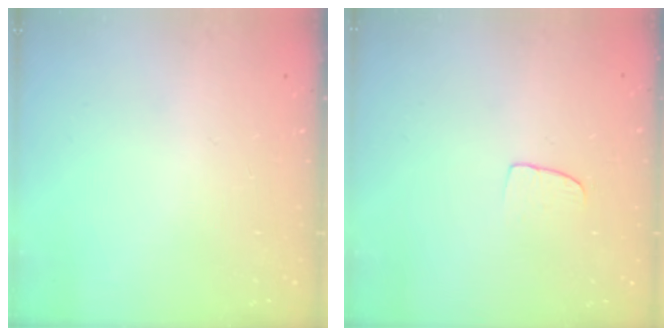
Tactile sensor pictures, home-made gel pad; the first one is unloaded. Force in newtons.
{"total": 5.9, "press": 5.9, "slide": 0.4}